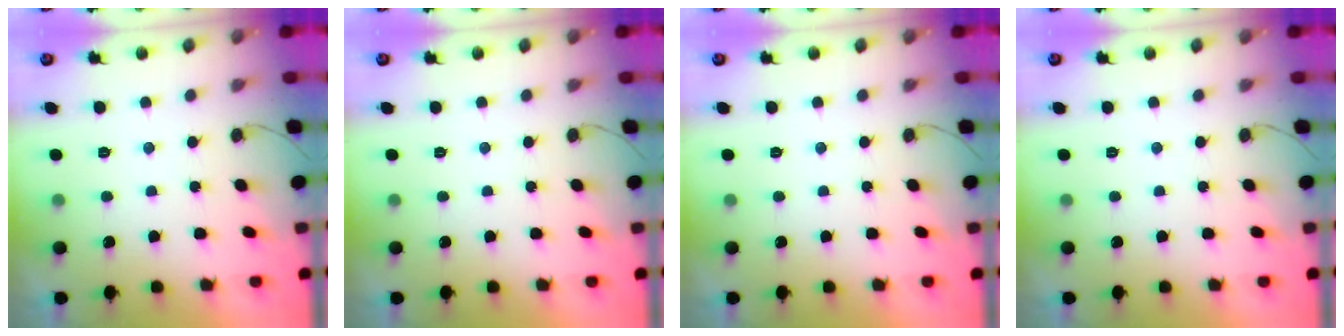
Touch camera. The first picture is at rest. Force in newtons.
{"total": 0.0}
{"total": 0.0}
{"total": 0.0}